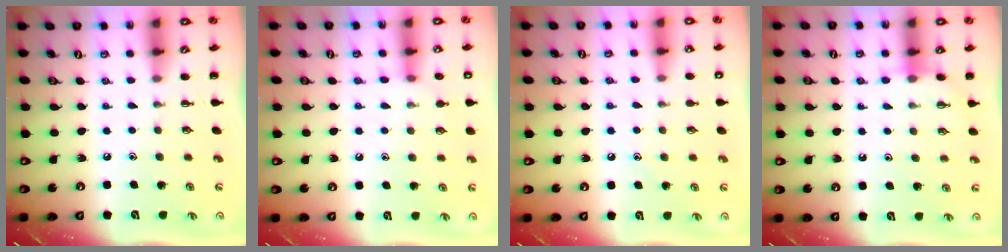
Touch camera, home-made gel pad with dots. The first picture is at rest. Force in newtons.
{"total": 7.8, "press": 7.5, "slide": 2.2}
{"total": 7.0, "press": 6.7, "slide": 1.9}
{"total": 4.9, "press": 4.8, "slide": 1.0}